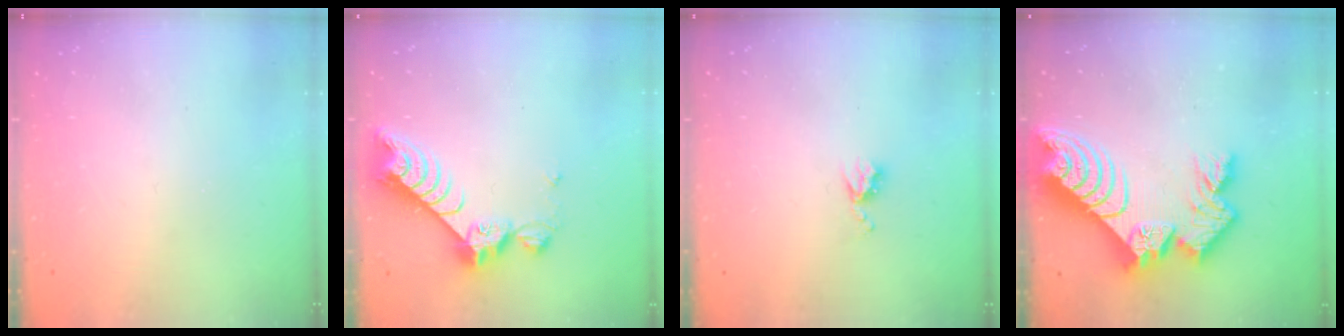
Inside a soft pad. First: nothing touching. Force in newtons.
{"total": 9.0, "press": 8.9, "slide": 0.9}
{"total": 5.2, "press": 5.2, "slide": 0.5}
{"total": 17.0, "press": 16.9, "slide": 1.6}